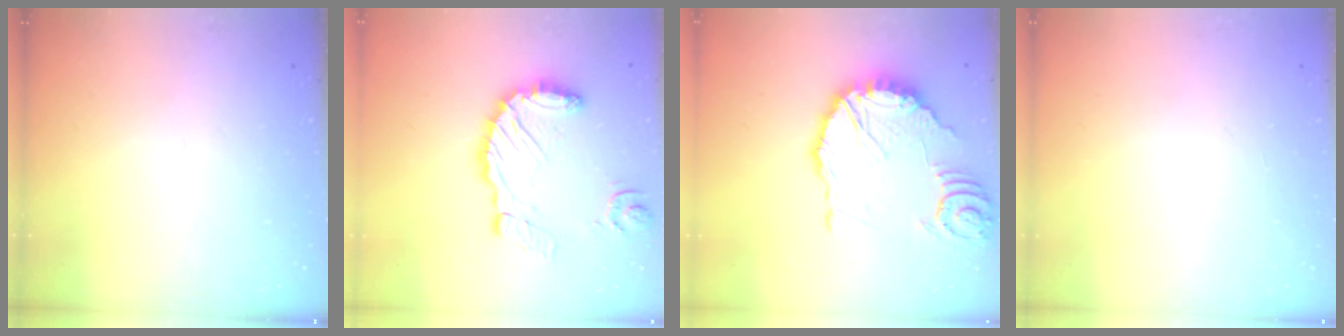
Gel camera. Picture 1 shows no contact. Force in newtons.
{"total": 13.7, "press": 13.6, "slide": 1.3}
{"total": 15.2, "press": 15.1, "slide": 1.9}
{"total": 0.0}